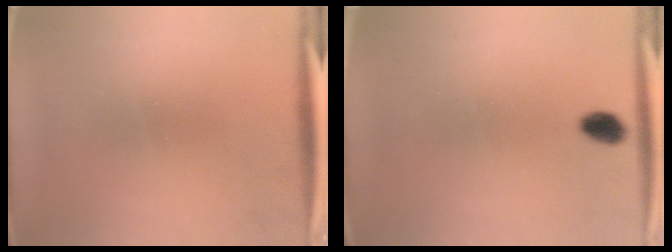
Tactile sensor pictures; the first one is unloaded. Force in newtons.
{"total": 2.7}